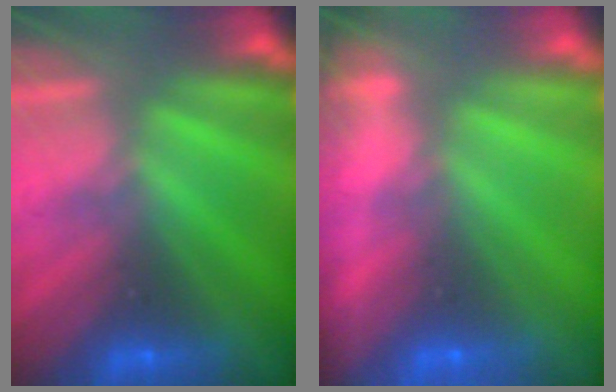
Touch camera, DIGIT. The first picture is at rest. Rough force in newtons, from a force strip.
{"total": 8.7}